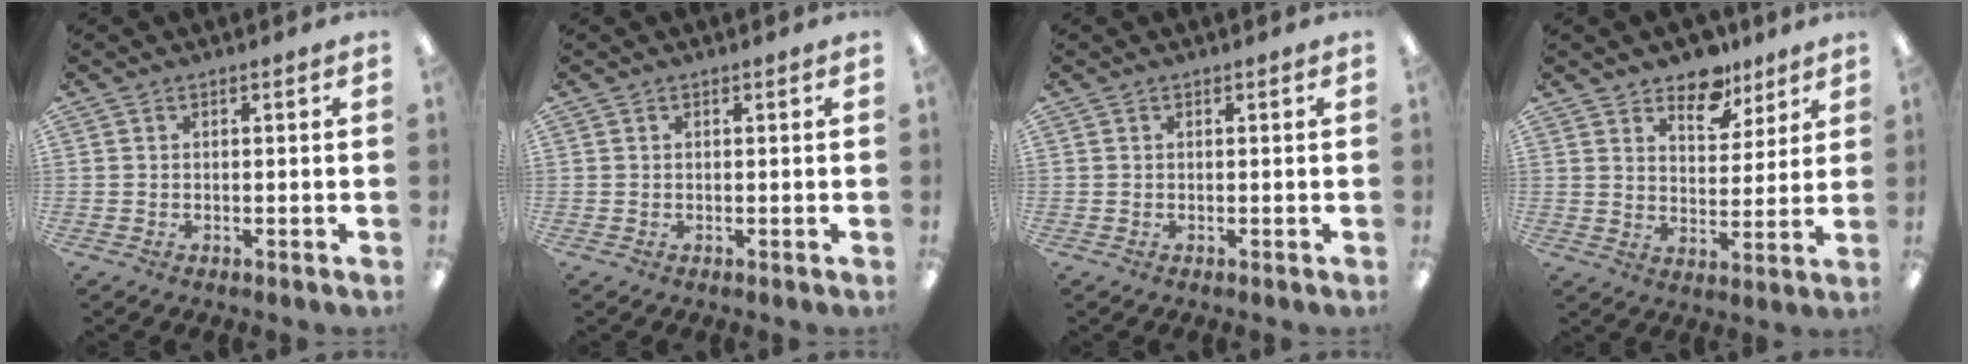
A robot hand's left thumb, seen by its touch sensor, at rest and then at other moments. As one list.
[{"total": 0.0}, {"total": 0.0}, {"total": 10.1, "force": [7.9, 5.5, 3.2], "torque": [-0.036, -0.051, 0.143]}]